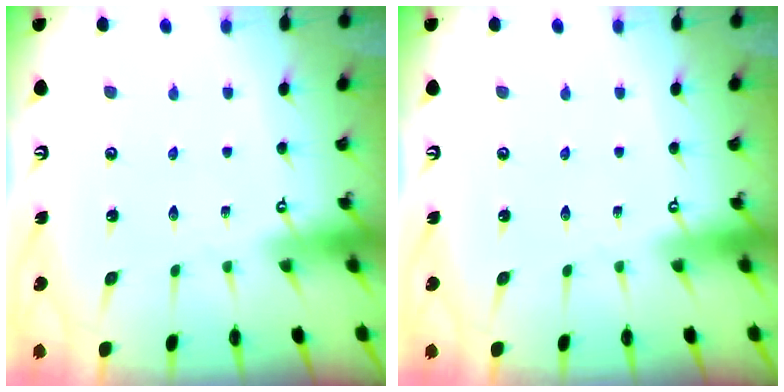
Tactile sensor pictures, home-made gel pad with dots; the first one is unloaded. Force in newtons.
{"total": 0.0}